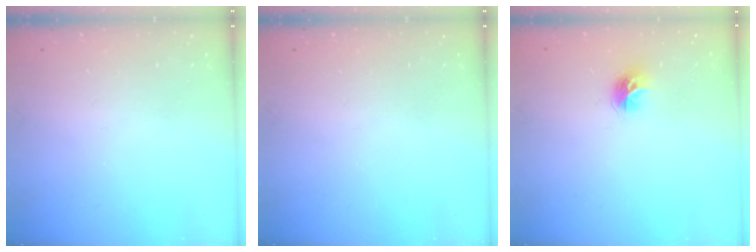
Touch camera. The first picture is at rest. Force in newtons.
{"total": 0.0}
{"total": 7.5, "press": 7.5, "slide": 0.4}